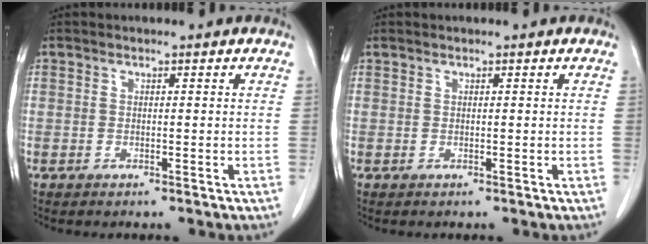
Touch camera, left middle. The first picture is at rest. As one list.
[{"total": 0.0}]